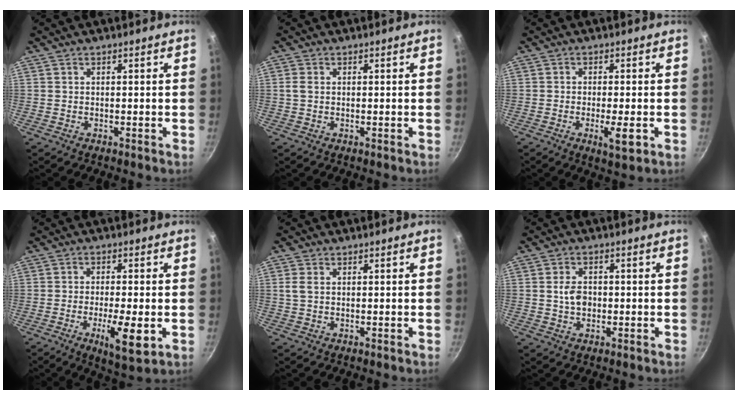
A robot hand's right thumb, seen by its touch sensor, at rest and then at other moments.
{"total": 1.7, "force": [0.2, 1.2, 1.2], "torque": [-0.025, 0.004, 0.003]}
{"total": 4.9, "force": [-1.5, 1.2, 4.5], "torque": [-0.078, 0.001, -0.025]}
{"total": 8.6, "force": [-2.4, 2.3, 7.9], "torque": [-0.134, -0.001, -0.035]}
{"total": 2.3, "force": [0.6, 1.5, 1.7], "torque": [-0.035, 0.003, 0.011]}
{"total": 4.0, "force": [0.0, 2.9, 2.7], "torque": [-0.037, 0.004, -0.002]}